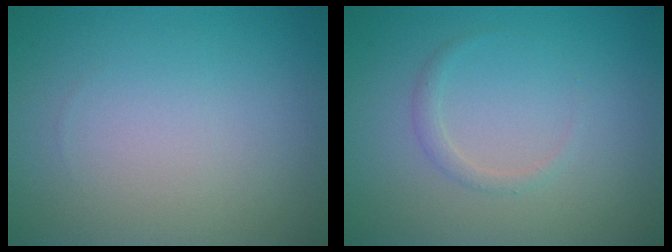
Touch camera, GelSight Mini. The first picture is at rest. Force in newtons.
{"total": 1.0, "press": 1.0, "slide": 0.1}